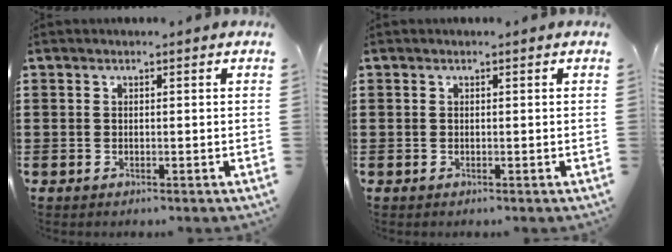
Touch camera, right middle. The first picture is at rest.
{"total": 0.0}